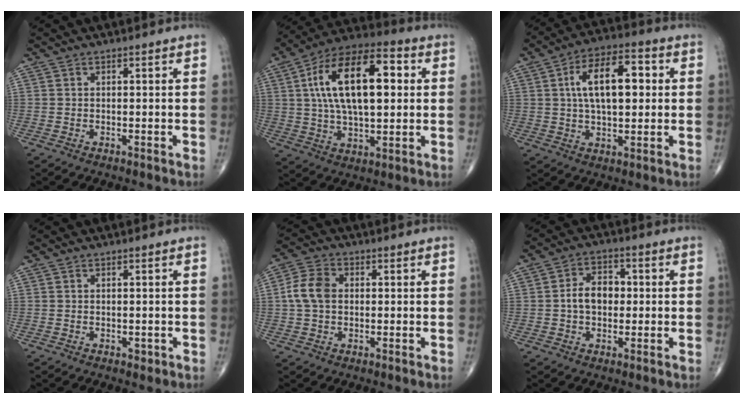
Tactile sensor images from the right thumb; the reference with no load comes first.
{"total": 20.8, "force": [3.9, 9.9, 17.8], "torque": [-0.295, 0.017, 0.059]}
{"total": 13.8, "force": [2.3, 6.8, 11.8], "torque": [-0.181, 0.016, 0.035]}
{"total": 0.7, "force": [-0.2, 0.5, 0.4], "torque": [0.002, 0.001, -0.002]}
{"total": 6.7, "force": [0.4, 4.9, 4.6], "torque": [-0.092, 0.014, 0.000]}
{"total": 6.8, "force": [-0.1, 4.8, 4.8], "torque": [-0.066, 0.018, -0.008]}